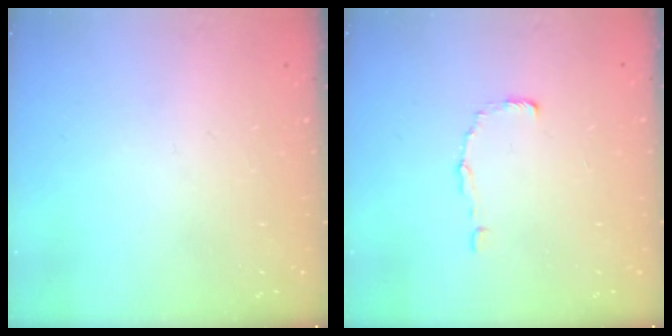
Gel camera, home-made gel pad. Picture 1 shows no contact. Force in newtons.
{"total": 0.6, "press": 0.6, "slide": 0.0}